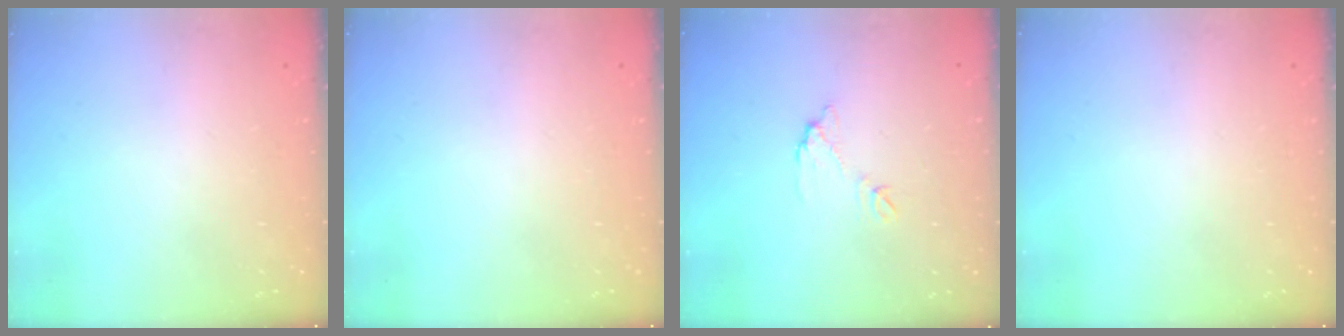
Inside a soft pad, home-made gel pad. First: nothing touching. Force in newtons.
{"total": 0.0}
{"total": 6.7, "press": 6.7, "slide": 0.3}
{"total": 0.0}